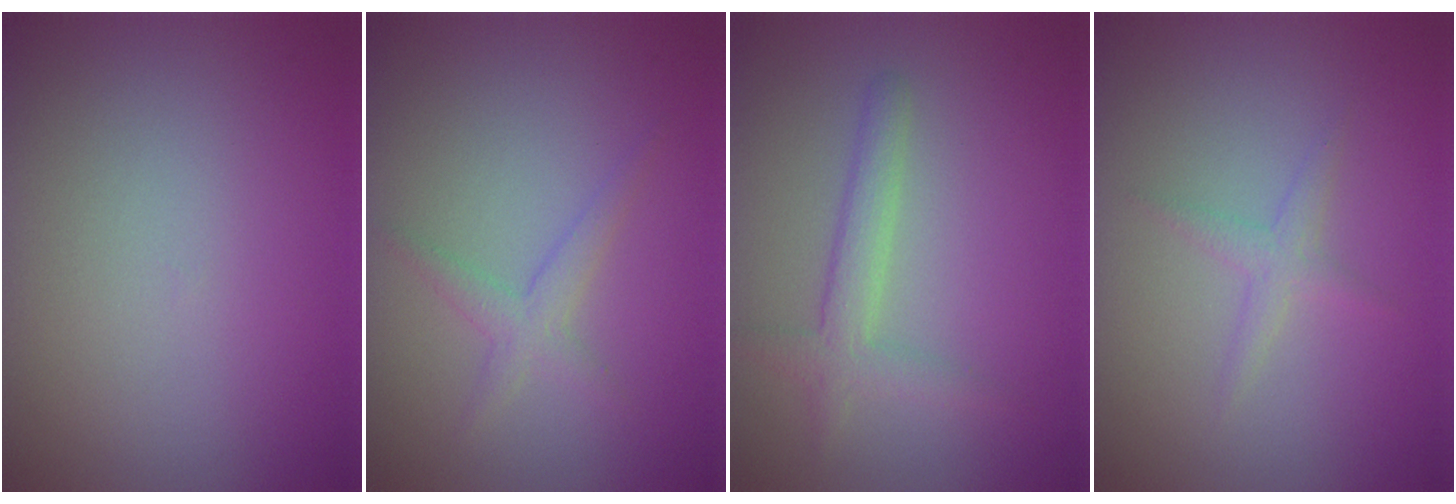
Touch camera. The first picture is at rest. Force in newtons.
{"total": 1.8, "press": 1.8, "slide": 0.0}
{"total": 2.5, "press": 2.5, "slide": 0.2}
{"total": 1.3, "press": 1.3, "slide": 0.0}